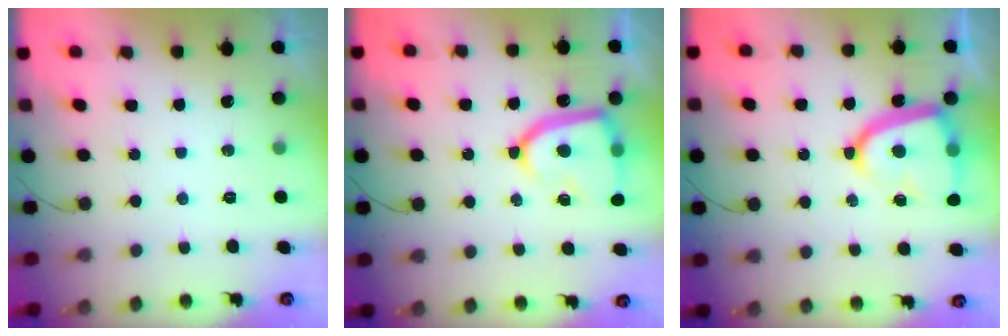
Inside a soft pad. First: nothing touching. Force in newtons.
{"total": 15.6, "press": 15.5, "slide": 1.4}
{"total": 16.0, "press": 15.9, "slide": 1.4}